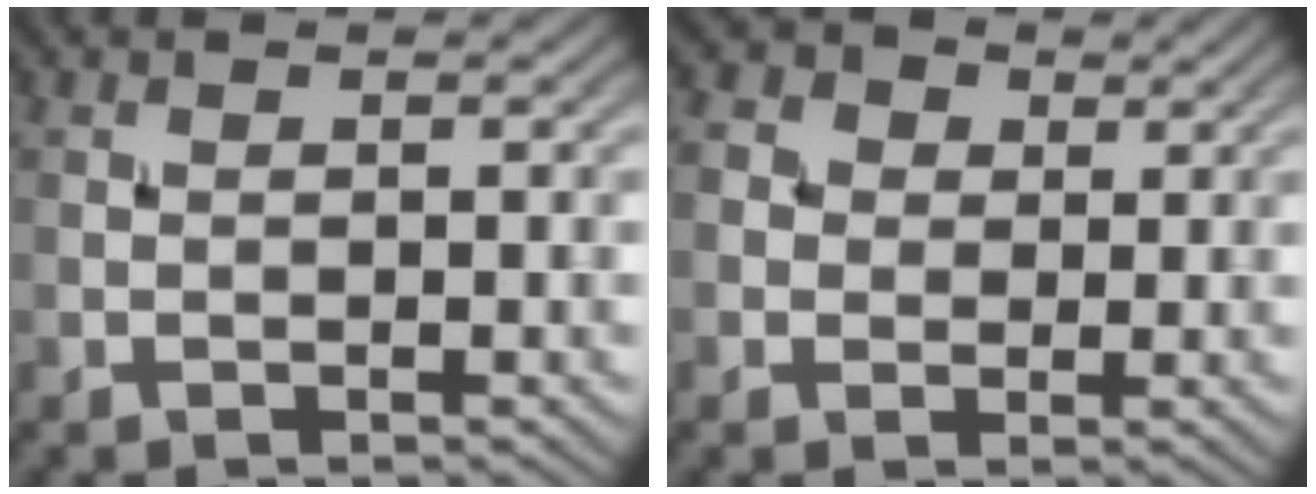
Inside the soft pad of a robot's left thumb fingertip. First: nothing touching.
{"total": 3.8, "force": [0.9, 3.3, 1.6], "torque": [-0.054, 0.007, 0.013]}